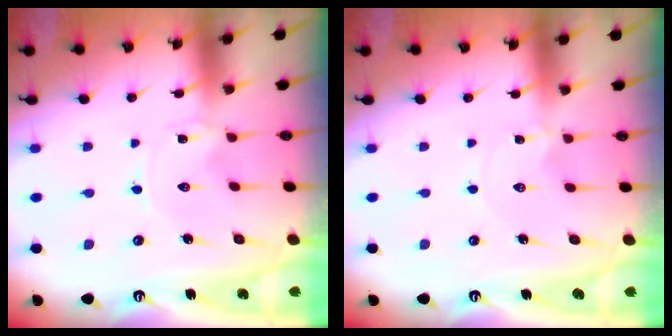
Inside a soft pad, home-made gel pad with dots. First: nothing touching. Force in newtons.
{"total": 0.5, "press": 0.5, "slide": 0.1}